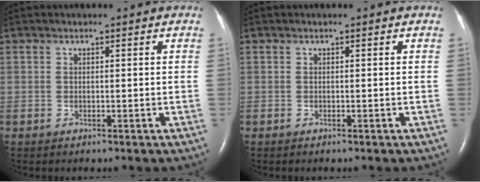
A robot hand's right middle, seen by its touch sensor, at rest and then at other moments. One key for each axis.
{"total": 0.0}